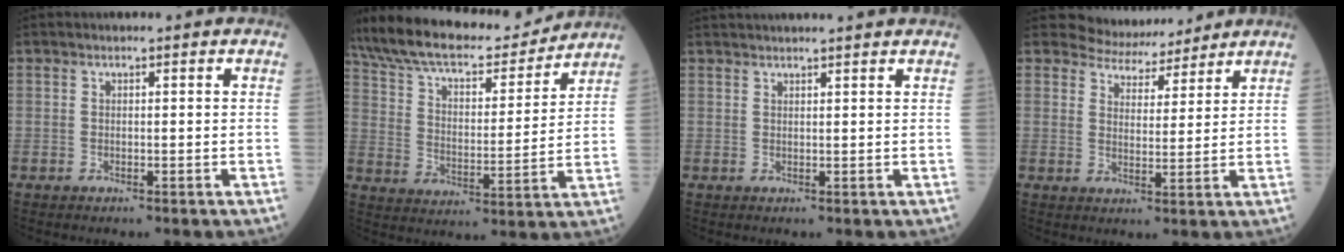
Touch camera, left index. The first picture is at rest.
{"total": 21.3, "force": [18.7, 5.4, 8.7], "torque": [-0.163, 0.016, 0.296]}
{"total": 7.4, "force": [6.9, -0.4, 2.8], "torque": [-0.038, 0.033, 0.086]}
{"total": 6.1, "force": [5.8, 1.8, -0.1], "torque": [-0.001, 0.006, 0.090]}